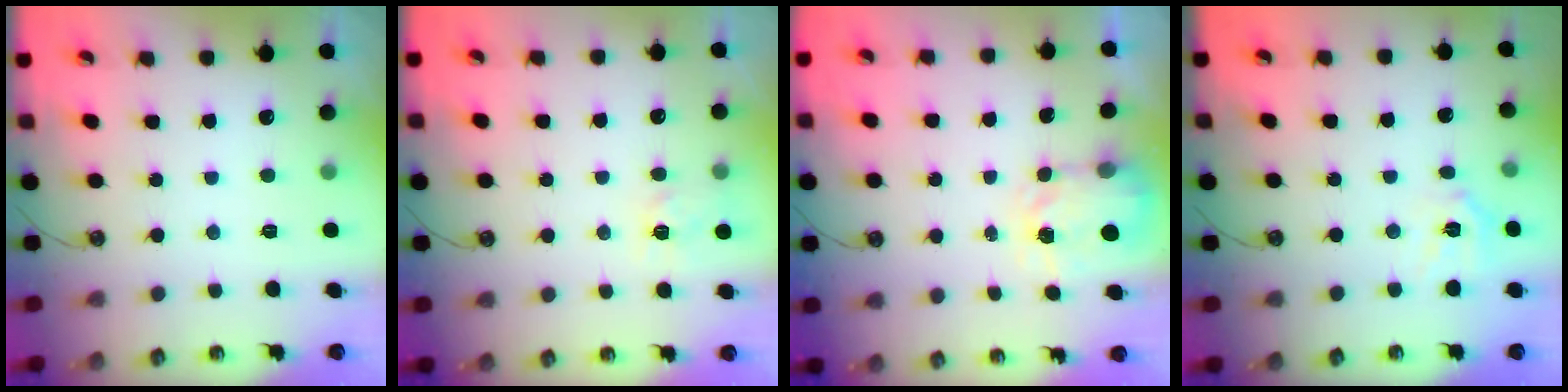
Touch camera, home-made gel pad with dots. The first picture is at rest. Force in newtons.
{"total": 5.5, "press": 5.5, "slide": 0.5}
{"total": 4.1, "press": 4.1, "slide": 0.5}
{"total": 10.1, "press": 10.0, "slide": 1.2}